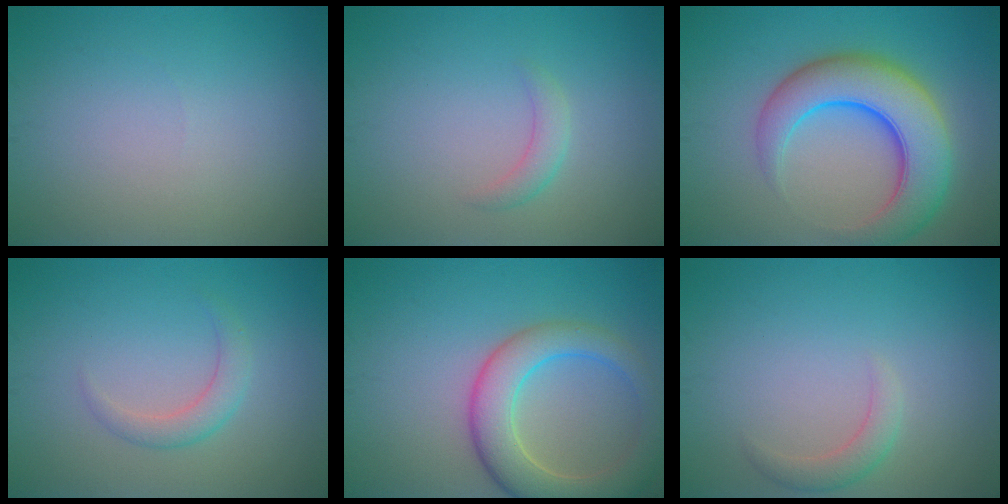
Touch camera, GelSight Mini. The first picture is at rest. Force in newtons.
{"total": 1.6, "press": 1.6, "slide": 0.1}
{"total": 8.7, "press": 8.7, "slide": 0.4}
{"total": 2.0, "press": 2.0, "slide": 0.2}
{"total": 6.5, "press": 6.4, "slide": 0.4}
{"total": 1.7, "press": 1.7, "slide": 0.3}